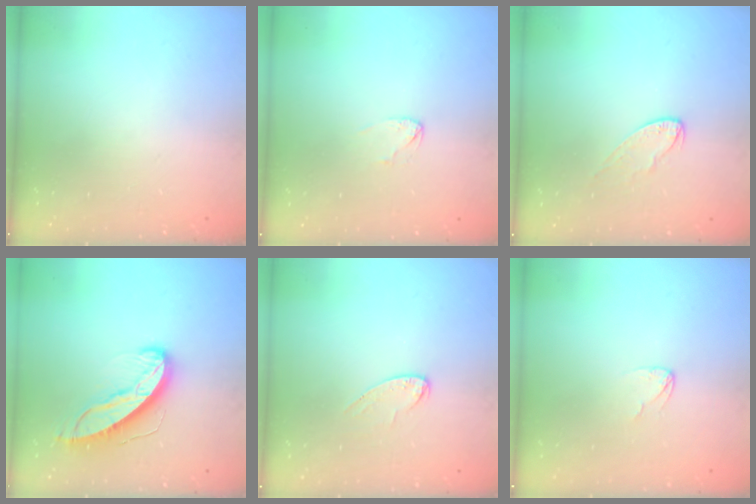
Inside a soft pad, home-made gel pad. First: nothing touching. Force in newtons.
{"total": 3.0, "press": 3.0, "slide": 0.2}
{"total": 5.5, "press": 5.5, "slide": 0.4}
{"total": 11.6, "press": 11.6, "slide": 1.1}
{"total": 6.8, "press": 6.7, "slide": 0.6}
{"total": 2.7, "press": 2.7, "slide": 0.1}